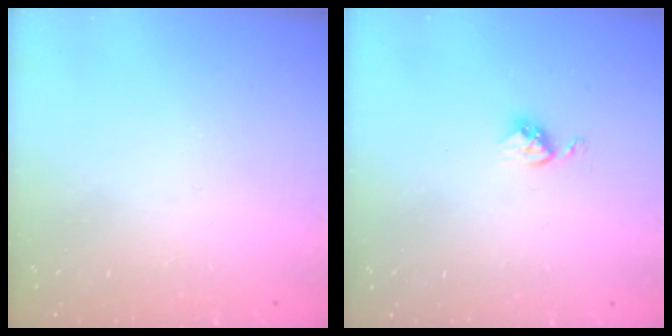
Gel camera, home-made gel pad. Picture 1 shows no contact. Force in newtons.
{"total": 3.6, "press": 3.6, "slide": 0.4}